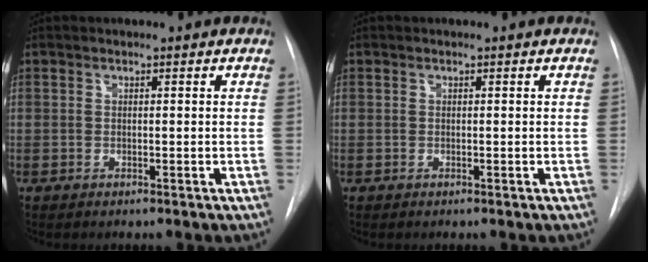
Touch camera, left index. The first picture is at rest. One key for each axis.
{"total": 0.0}